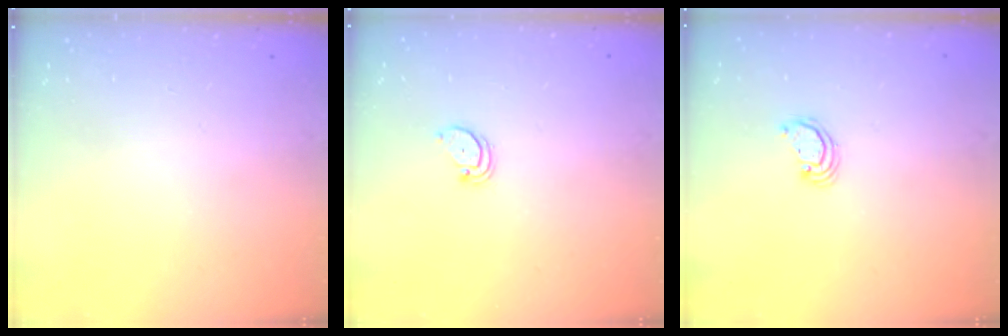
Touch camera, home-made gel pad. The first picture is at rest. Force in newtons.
{"total": 1.5, "press": 1.5, "slide": 0.2}
{"total": 2.2, "press": 2.2, "slide": 0.2}